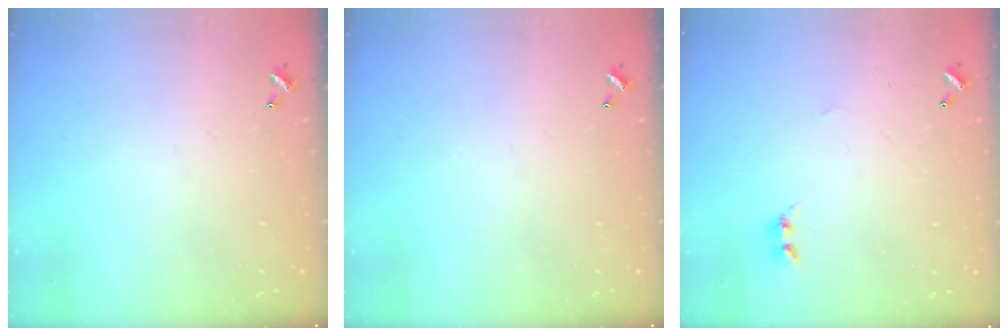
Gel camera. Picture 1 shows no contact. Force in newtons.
{"total": 0.0}
{"total": 2.8, "press": 2.7, "slide": 0.4}